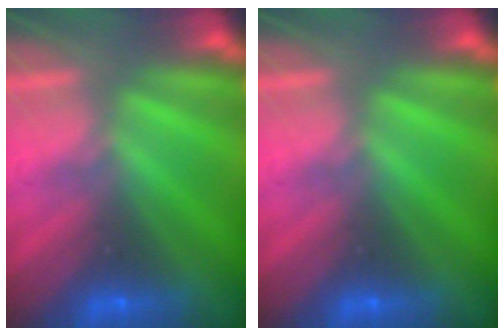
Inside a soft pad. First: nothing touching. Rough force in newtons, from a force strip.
{"total": 0.0}